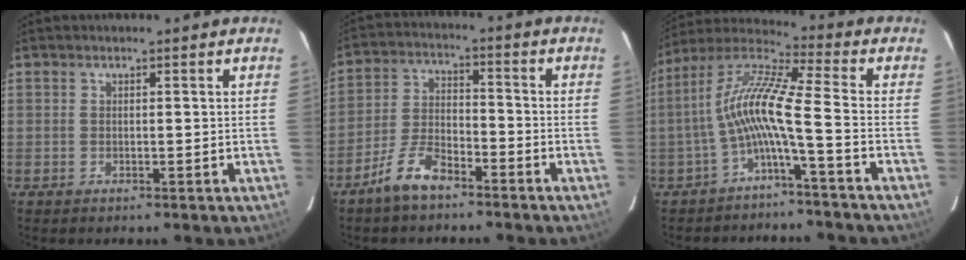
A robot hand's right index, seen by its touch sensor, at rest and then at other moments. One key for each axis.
{"total": 8.0, "fx": -6.0, "fy": 2.9, "fz": 4.4, "tx": -0.100, "ty": 0.008, "tz": -0.115}
{"total": 10.4, "fx": -3.2, "fy": -0.1, "fz": 9.9, "tx": -0.205, "ty": 0.016, "tz": -0.067}